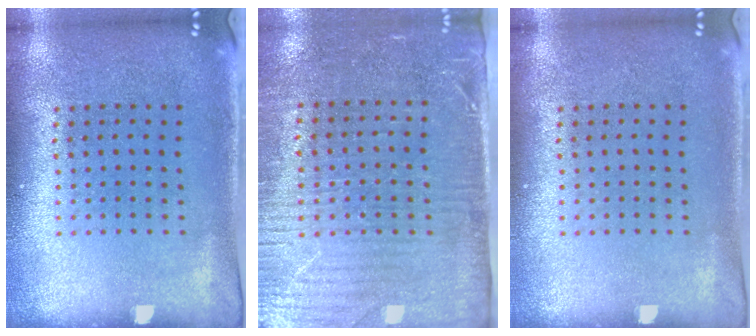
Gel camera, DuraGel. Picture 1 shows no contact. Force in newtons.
{"total": 3.4, "press": 2.9, "slide": 1.7}
{"total": 0.0}